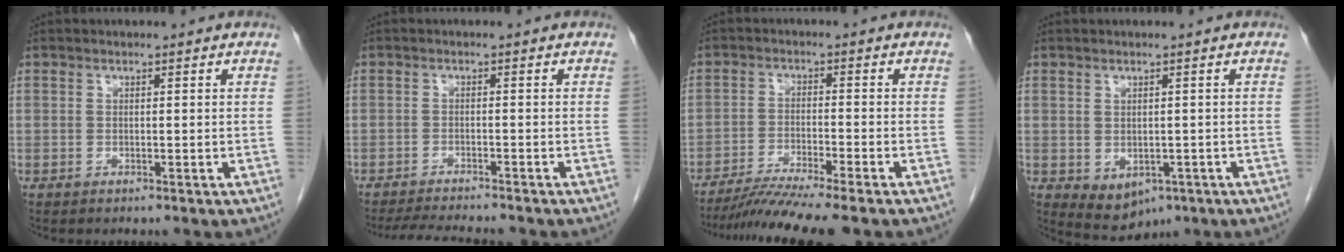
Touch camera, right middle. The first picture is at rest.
{"total": 7.6, "force": [-7.0, 0.6, 2.9], "torque": [-0.043, -0.014, -0.108]}
{"total": 8.6, "force": [-7.2, -1.1, 4.5], "torque": [-0.065, -0.028, -0.121]}
{"total": 5.2, "force": [-2.1, 3.6, 3.0], "torque": [-0.043, -0.006, -0.018]}